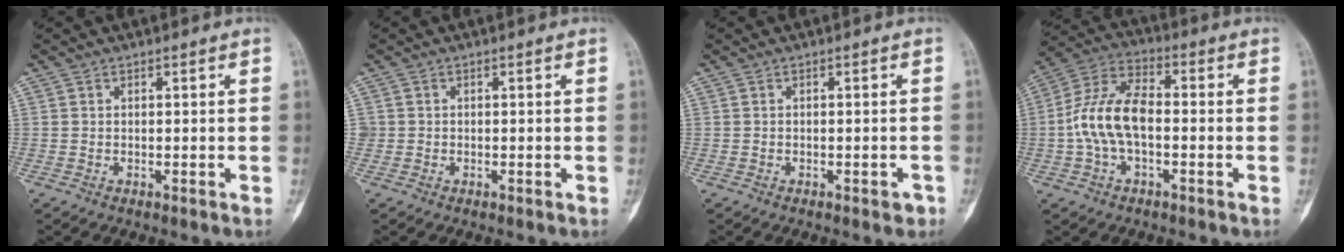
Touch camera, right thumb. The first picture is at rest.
{"total": 0.8, "force": [0.0, 0.8, 0.0], "torque": [0.005, 0.004, -0.001]}
{"total": 1.5, "force": [-0.9, 0.7, 1.0], "torque": [-0.005, 0.004, -0.012]}
{"total": 11.9, "force": [-1.3, 6.4, 10.0], "torque": [-0.203, 0.038, -0.031]}